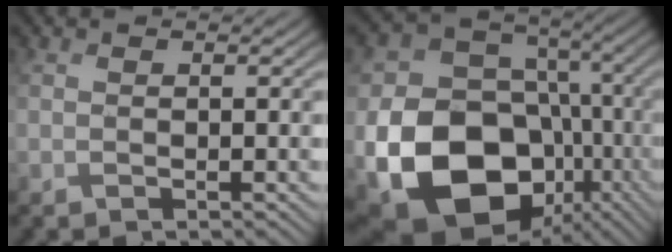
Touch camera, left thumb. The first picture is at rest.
{"total": 18.2, "force": [-5.0, 14.9, 9.2], "torque": [-0.208, -0.049, -0.066]}